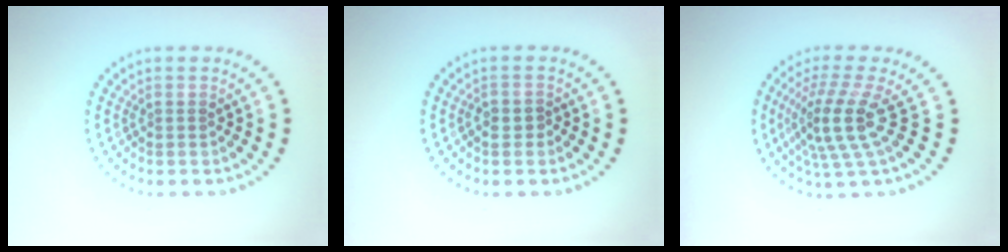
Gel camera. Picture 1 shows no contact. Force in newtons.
{"total": 1.0, "press": 0.9, "slide": 0.4}
{"total": 4.8, "press": 3.6, "slide": 3.2}